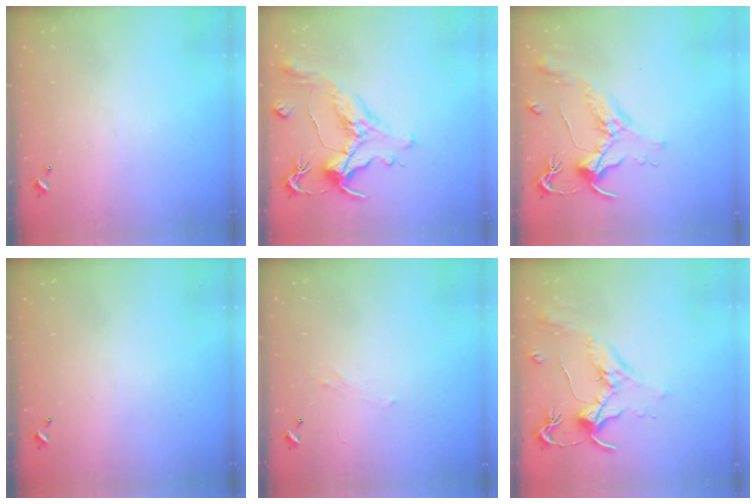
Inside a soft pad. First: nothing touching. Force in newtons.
{"total": 1.5, "press": 0.4, "slide": 1.5}
{"total": 1.6, "press": 1.5, "slide": 0.7}
{"total": 0.0}
{"total": 1.3, "press": 1.1, "slide": 0.7}
{"total": 1.8, "press": 1.7, "slide": 0.8}